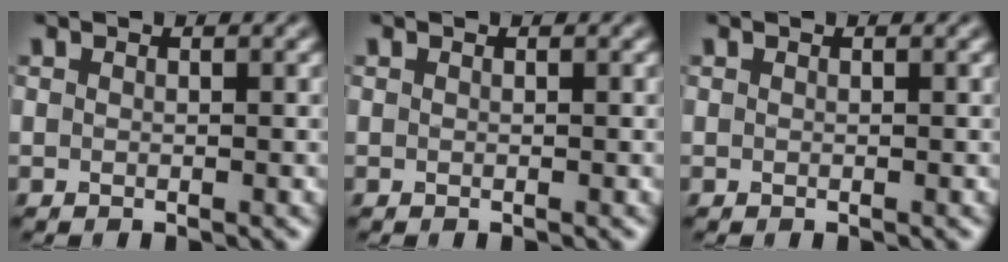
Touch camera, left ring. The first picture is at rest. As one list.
[{"total": 0.0}, {"total": 0.0}]